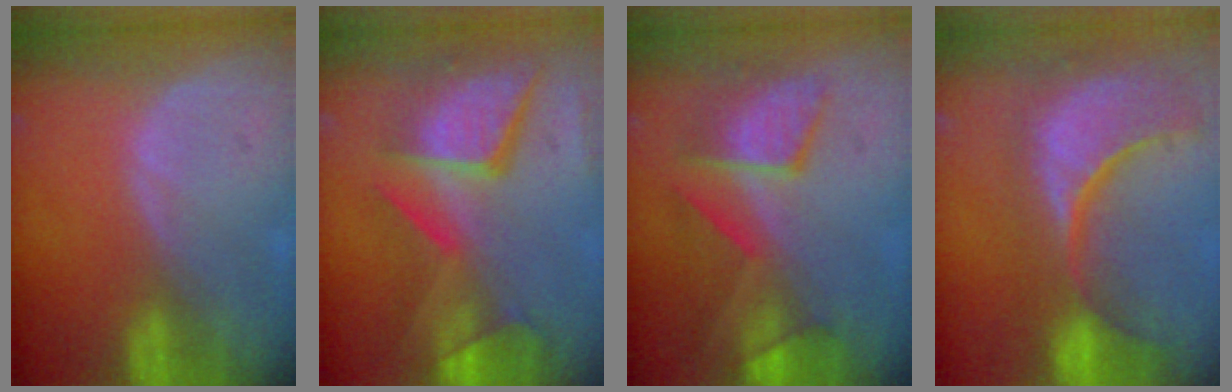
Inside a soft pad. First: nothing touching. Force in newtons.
{"total": 12.9, "press": 10.6, "slide": 7.4}
{"total": 9.3, "press": 8.4, "slide": 4.0}
{"total": 15.1, "press": 12.0, "slide": 9.1}